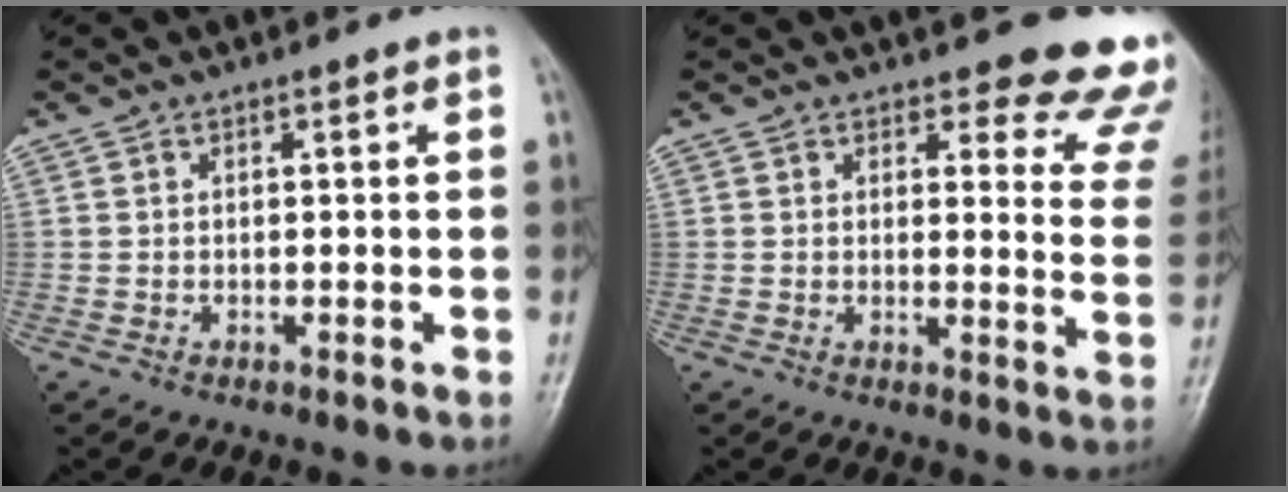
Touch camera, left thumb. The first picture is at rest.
{"total": 13.8, "force": [12.5, 3.9, 4.4], "torque": [0.008, -0.104, 0.110]}